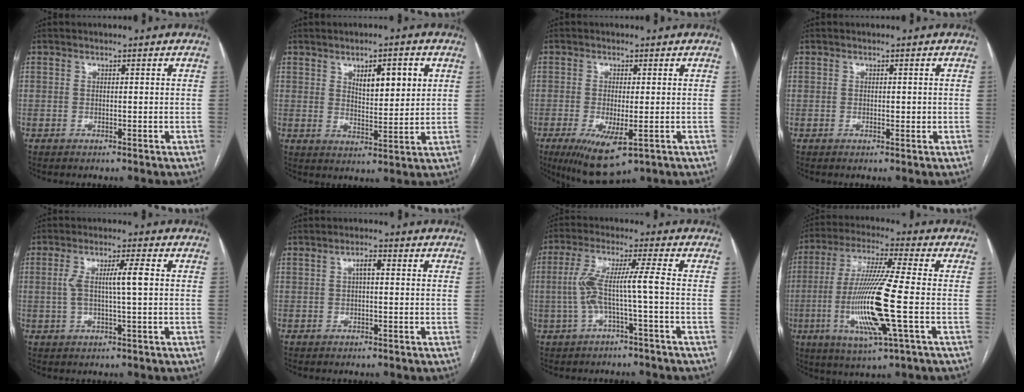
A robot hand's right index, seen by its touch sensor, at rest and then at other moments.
{"total": 6.8, "force": [2.8, 2.2, 5.8], "torque": [-0.093, 0.000, 0.048]}
{"total": 8.2, "force": [-3.3, 2.5, 7.0], "torque": [-0.122, -0.022, -0.044]}
{"total": 0.8, "force": [-0.1, 0.4, 0.7], "torque": [-0.012, -0.001, -0.001]}
{"total": 5.4, "force": [0.4, 0.1, 5.4], "torque": [-0.106, 0.012, 0.011]}
{"total": 2.0, "force": [0.3, 0.5, 1.9], "torque": [-0.034, 0.004, 0.005]}
{"total": 6.7, "force": [-1.4, -0.6, 6.6], "torque": [-0.143, 0.023, -0.022]}
{"total": 15.6, "force": [-3.3, 0.0, 15.3], "torque": [-0.316, -0.016, -0.067]}